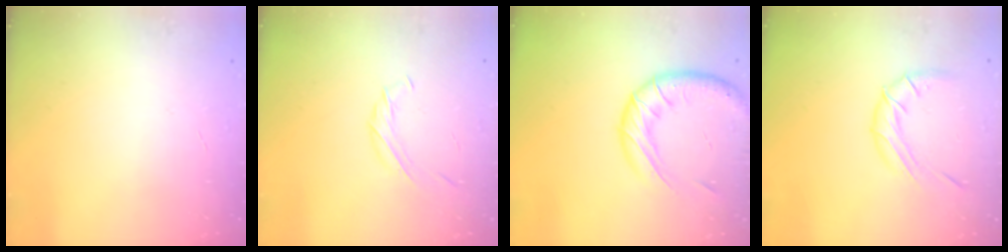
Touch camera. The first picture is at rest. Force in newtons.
{"total": 7.5, "press": 7.2, "slide": 2.1}
{"total": 16.5, "press": 16.4, "slide": 2.1}
{"total": 8.5, "press": 8.5, "slide": 0.7}